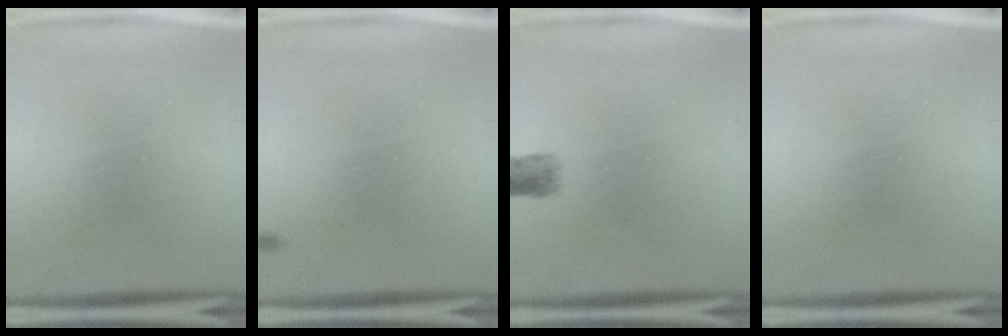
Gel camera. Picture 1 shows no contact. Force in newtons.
{"total": 0.6}
{"total": 1.3}
{"total": 0.0}